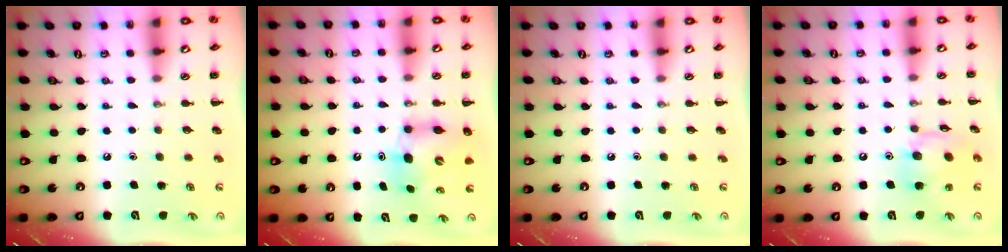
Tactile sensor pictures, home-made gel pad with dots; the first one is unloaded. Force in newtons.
{"total": 6.7, "press": 6.5, "slide": 1.5}
{"total": 0.0}
{"total": 13.2, "press": 12.9, "slide": 2.9}